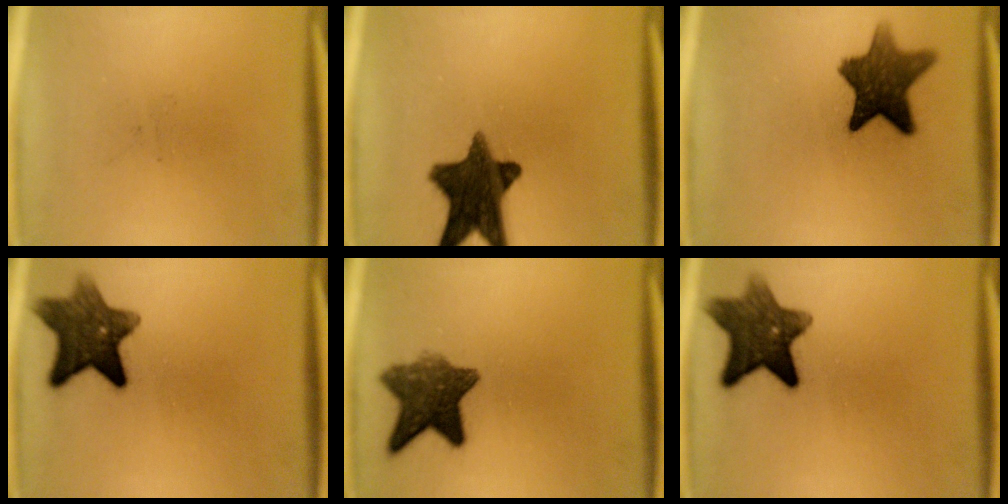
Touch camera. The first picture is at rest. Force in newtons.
{"total": 14.0}
{"total": 11.0}
{"total": 10.1}
{"total": 8.9}
{"total": 10.1}